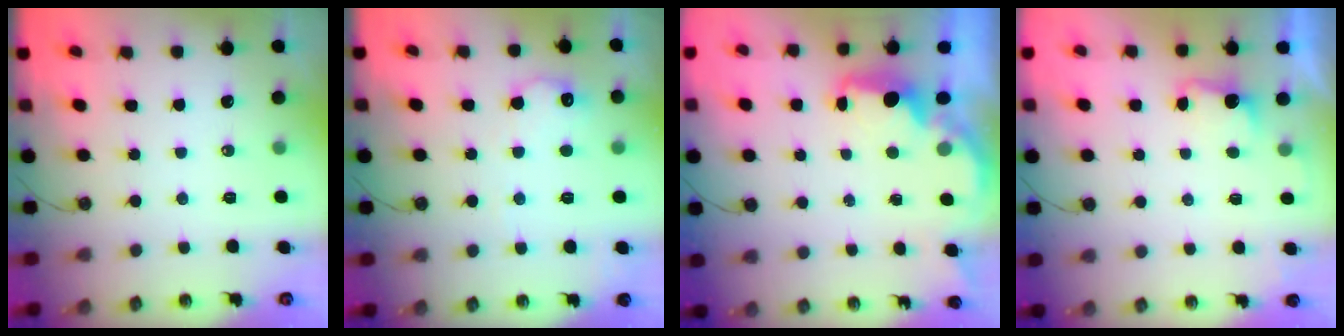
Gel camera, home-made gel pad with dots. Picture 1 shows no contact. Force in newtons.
{"total": 8.2, "press": 8.2, "slide": 0.6}
{"total": 2.2, "press": 2.1, "slide": 0.7}
{"total": 2.5, "press": 2.3, "slide": 0.9}